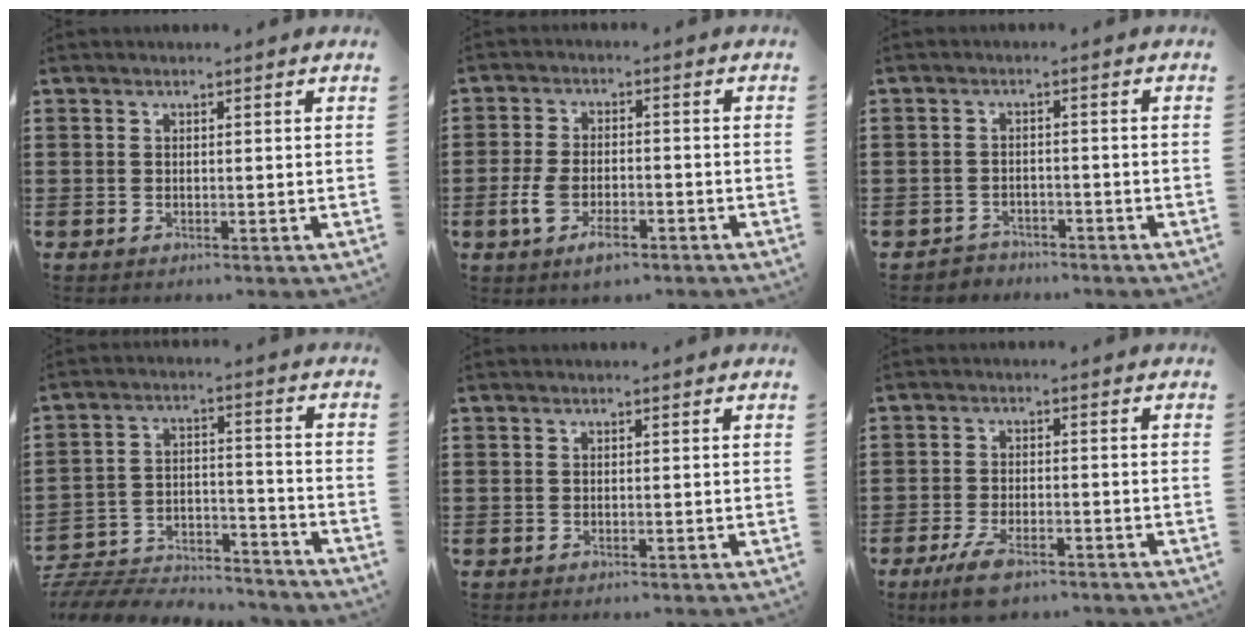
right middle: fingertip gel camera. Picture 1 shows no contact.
{"total": 5.8, "force": [-2.7, 2.8, 4.2], "torque": [-0.090, 0.005, -0.056]}
{"total": 2.3, "force": [-2.2, 0.7, -0.3], "torque": [-0.001, 0.003, -0.052]}
{"total": 6.9, "force": [-6.8, 1.1, 0.6], "torque": [-0.015, 0.012, -0.138]}
{"total": 0.0}
{"total": 5.2, "force": [-3.7, 1.6, 3.3], "torque": [-0.073, 0.001, -0.070]}